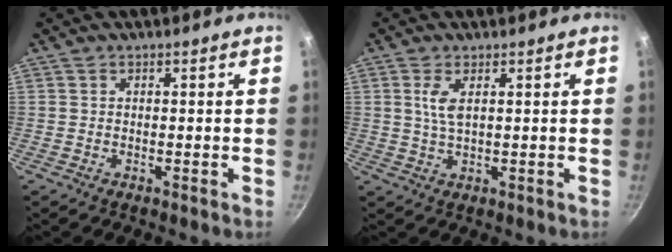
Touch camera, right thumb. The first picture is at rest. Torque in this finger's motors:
{"motor_torque": [0.24, -0.09, 0.53, 0.04, 0.20]}